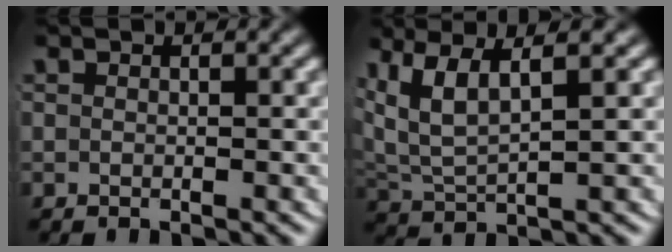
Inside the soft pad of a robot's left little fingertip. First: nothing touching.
{"total": 7.0, "force": [2.8, 4.7, 4.4], "torque": [-0.111, -0.004, 0.051]}